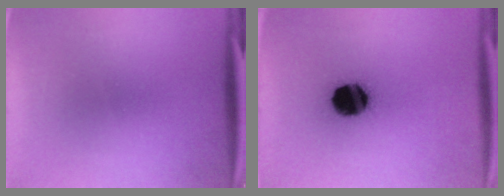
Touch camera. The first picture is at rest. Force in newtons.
{"total": 14.2}